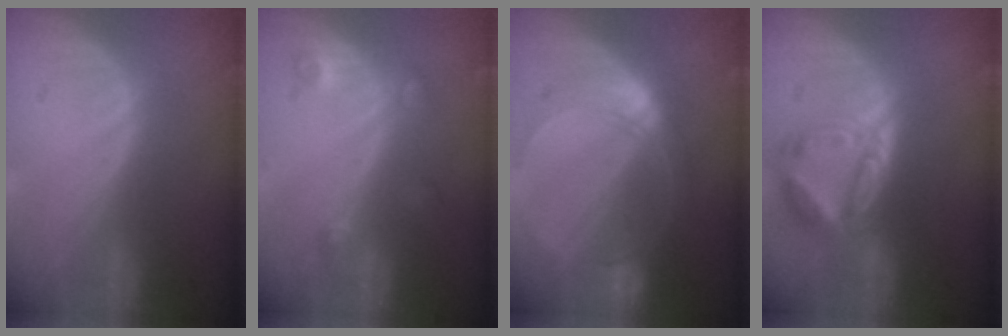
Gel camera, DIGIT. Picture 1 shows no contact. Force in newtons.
{"total": 3.5, "press": 3.1, "slide": 1.7}
{"total": 8.4, "press": 8.3, "slide": 0.7}
{"total": 8.0, "press": 7.0, "slide": 3.8}